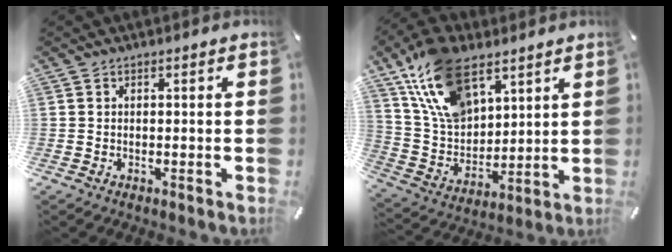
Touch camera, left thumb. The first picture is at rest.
{"total": 18.1, "force": [10.5, 10.8, 9.9], "torque": [-0.234, -0.044, 0.193]}